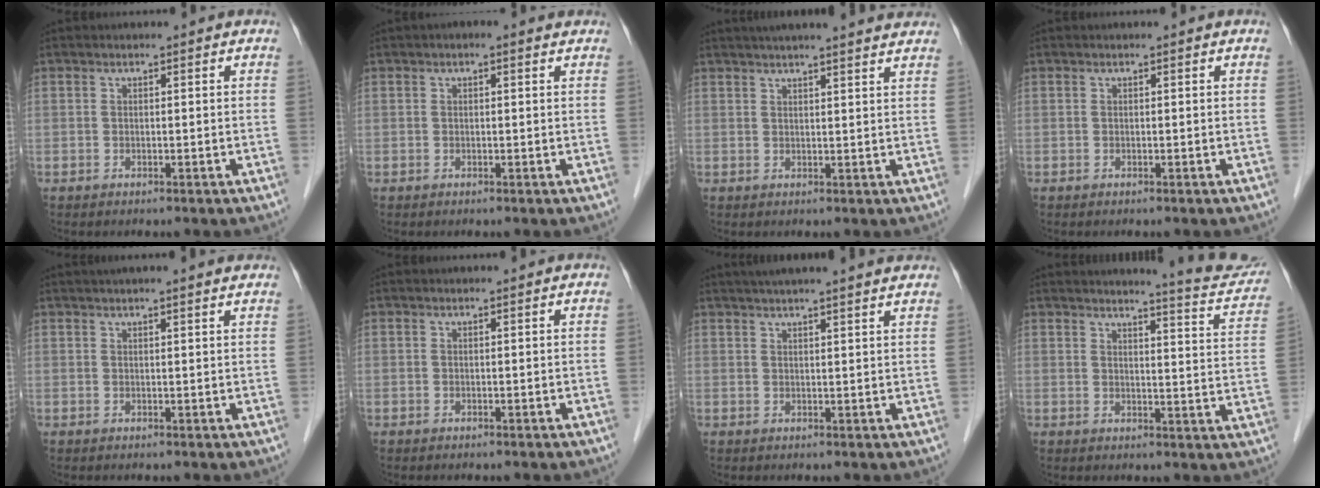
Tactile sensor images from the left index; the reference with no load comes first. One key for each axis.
{"total": 1.3, "fx": 0.6, "fy": 0.5, "fz": 1.0, "tx": -0.021, "ty": 0.014, "tz": 0.005}
{"total": 14.6, "fx": 13.1, "fy": 0.9, "fz": 6.4, "tx": -0.095, "ty": 0.030, "tz": 0.162}
{"total": 0.0}
{"total": 6.9, "fx": 6.0, "fy": 0.1, "fz": 3.4, "tx": -0.049, "ty": 0.029, "tz": 0.071}
{"total": 0.0}
{"total": 12.7, "fx": 11.1, "fy": 0.3, "fz": 6.1, "tx": -0.095, "ty": 0.033, "tz": 0.137}
{"total": 11.0, "fx": 10.6, "fy": 0.3, "fz": 2.8, "tx": -0.025, "ty": -0.046, "tz": 0.104}